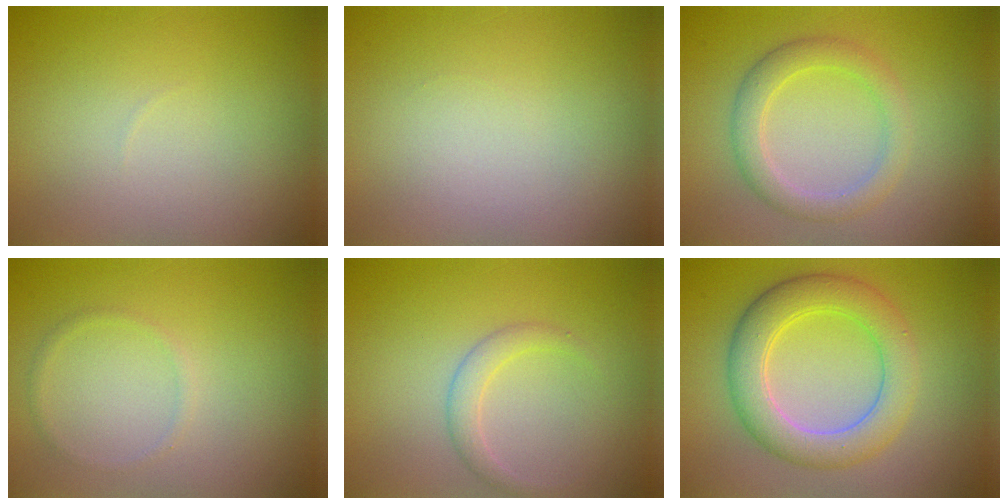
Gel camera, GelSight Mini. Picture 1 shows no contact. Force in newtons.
{"total": 0.0}
{"total": 3.1, "press": 3.1, "slide": 0.2}
{"total": 0.8, "press": 0.8, "slide": 0.1}
{"total": 1.7, "press": 1.7, "slide": 0.1}
{"total": 5.6, "press": 5.6, "slide": 0.2}